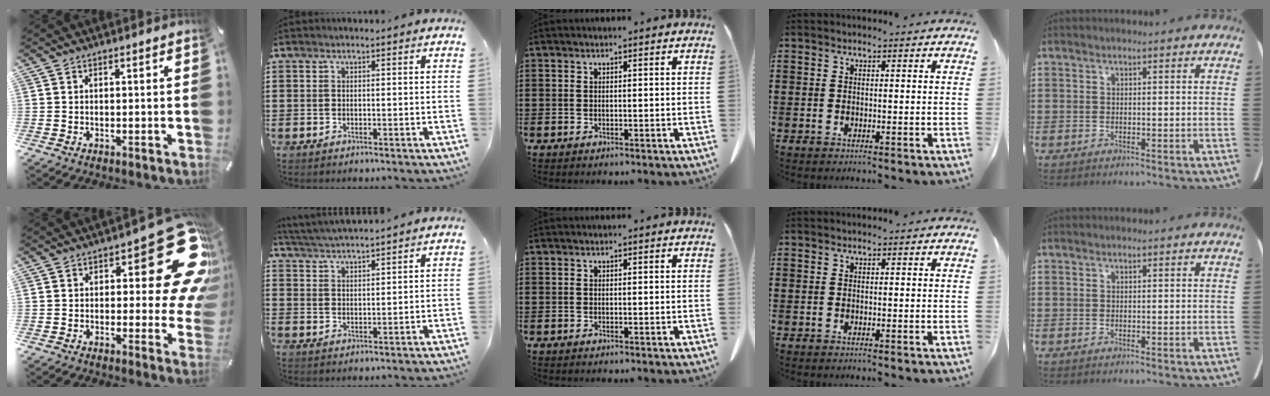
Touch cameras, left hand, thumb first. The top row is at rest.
{"thumb": {"total": 22.8, "force": [9.1, 9.9, 18.4], "torque": [-0.214, -0.066, 0.157]}, "index": {"total": 3.6, "force": [3.5, -0.6, 0.3], "torque": [-0.018, -0.017, 0.062]}}